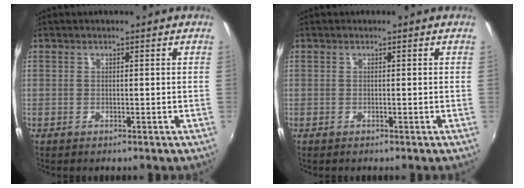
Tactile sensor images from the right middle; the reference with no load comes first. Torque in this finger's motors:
{"motor_torque": [-0.36, -0.22, -0.09, -0.01]}